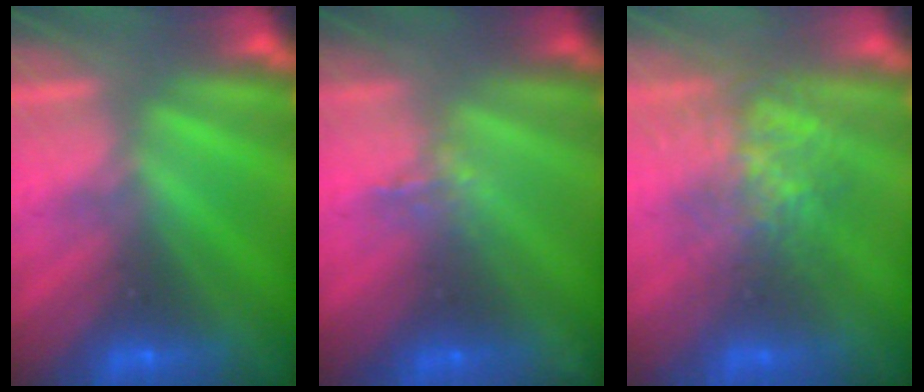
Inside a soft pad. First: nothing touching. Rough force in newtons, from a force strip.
{"total": 1.2}
{"total": 3.5}